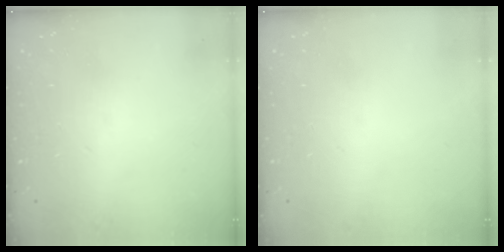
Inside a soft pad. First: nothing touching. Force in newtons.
{"total": 0.0}